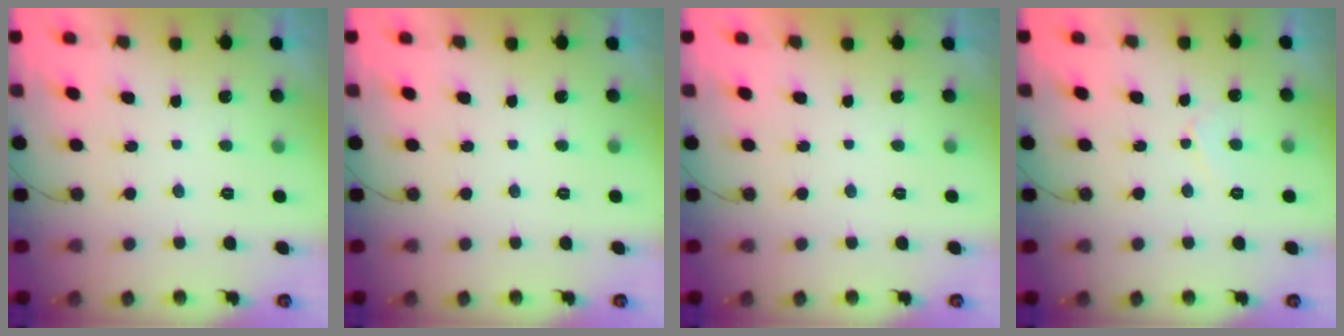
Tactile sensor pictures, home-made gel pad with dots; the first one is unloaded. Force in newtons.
{"total": 0.0}
{"total": 1.7, "press": 1.7, "slide": 0.1}
{"total": 3.9, "press": 3.8, "slide": 0.4}